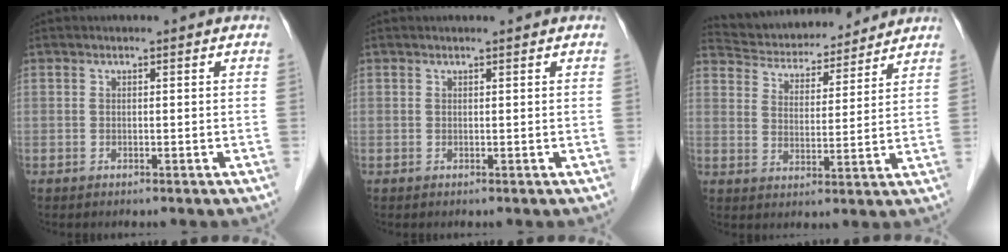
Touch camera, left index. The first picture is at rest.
{"total": 0.8, "force": [0.7, 0.0, 0.3], "torque": [-0.007, 0.005, 0.013]}
{"total": 14.7, "force": [13.9, 3.4, 3.5], "torque": [-0.056, 0.021, 0.214]}